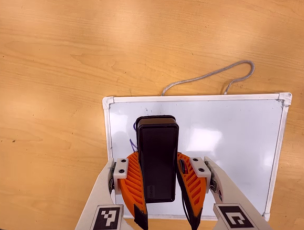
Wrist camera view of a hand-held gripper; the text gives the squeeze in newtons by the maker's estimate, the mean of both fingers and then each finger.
{"total": 6.7, "left": 6.3, "right": 7.1}